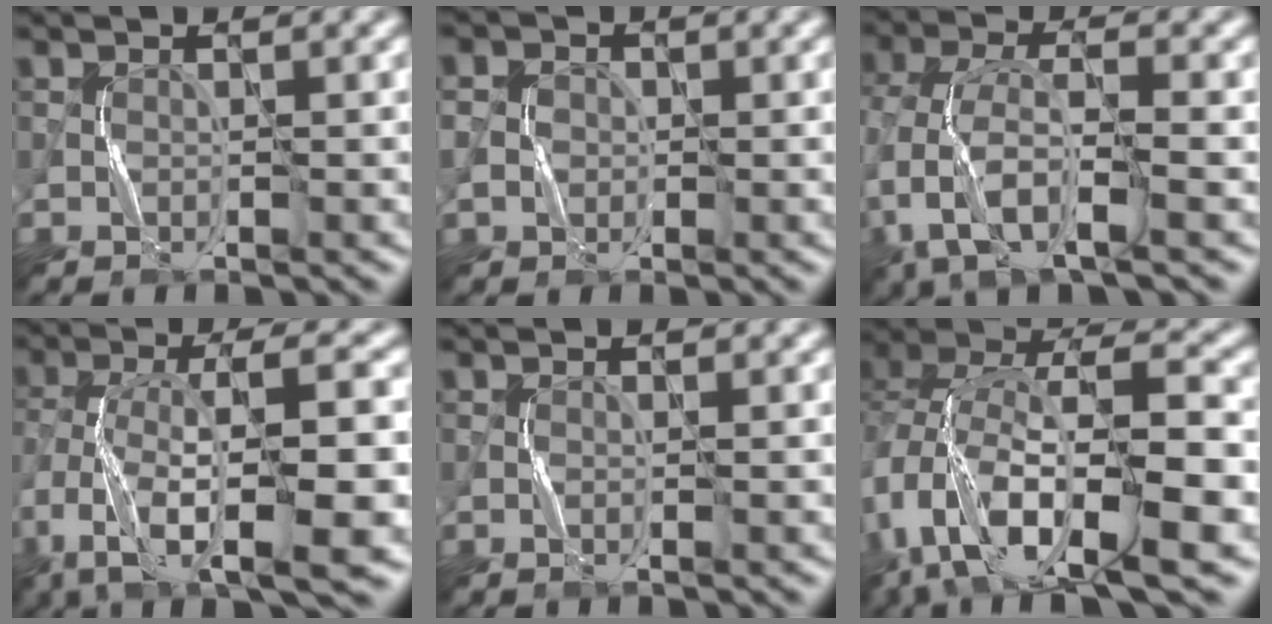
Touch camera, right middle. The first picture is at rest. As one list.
[{"total": 2.6, "force": [-0.1, 2.4, 1.0], "torque": [-0.006, 0.001, -0.012]}, {"total": 7.0, "force": [-2.0, 3.2, 5.8], "torque": [-0.126, 0.001, -0.050]}, {"total": 11.2, "force": [-4.4, 3.9, 9.6], "torque": [-0.168, 0.009, -0.074]}, {"total": 0.0}, {"total": 12.9, "force": [-5.1, 5.7, 10.4], "torque": [-0.201, 0.005, -0.093]}]